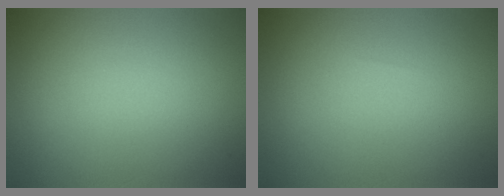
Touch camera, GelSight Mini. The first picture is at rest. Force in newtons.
{"total": 0.0}